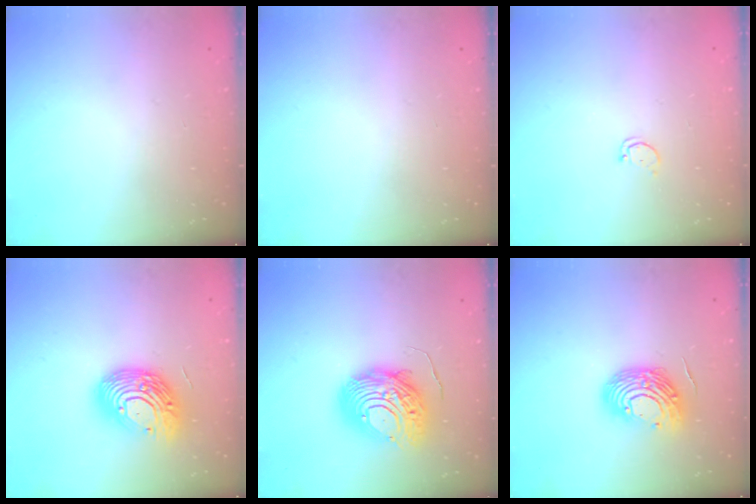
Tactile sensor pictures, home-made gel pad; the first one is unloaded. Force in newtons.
{"total": 0.0}
{"total": 1.7, "press": 1.7, "slide": 0.2}
{"total": 17.8, "press": 17.7, "slide": 1.4}
{"total": 13.9, "press": 13.9, "slide": 1.4}
{"total": 12.6, "press": 12.5, "slide": 1.7}